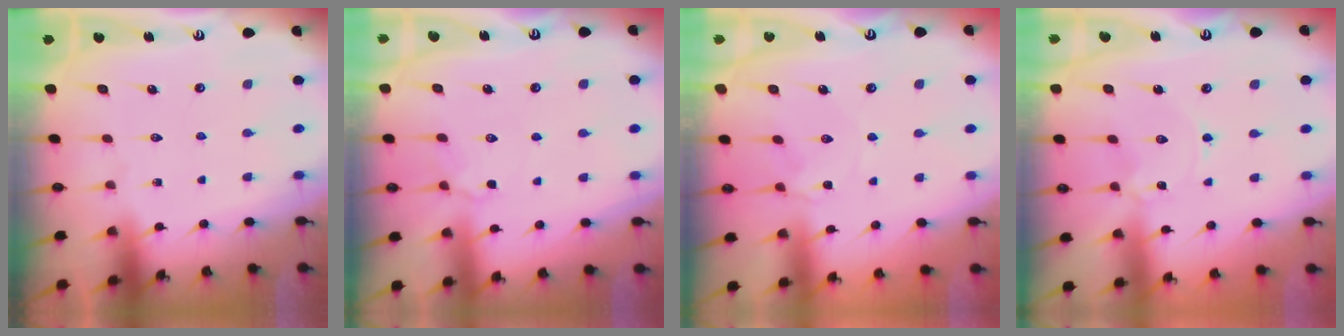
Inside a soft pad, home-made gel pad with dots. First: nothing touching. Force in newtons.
{"total": 3.0, "press": 2.9, "slide": 0.7}
{"total": 1.4, "press": 1.3, "slide": 0.3}
{"total": 0.0}